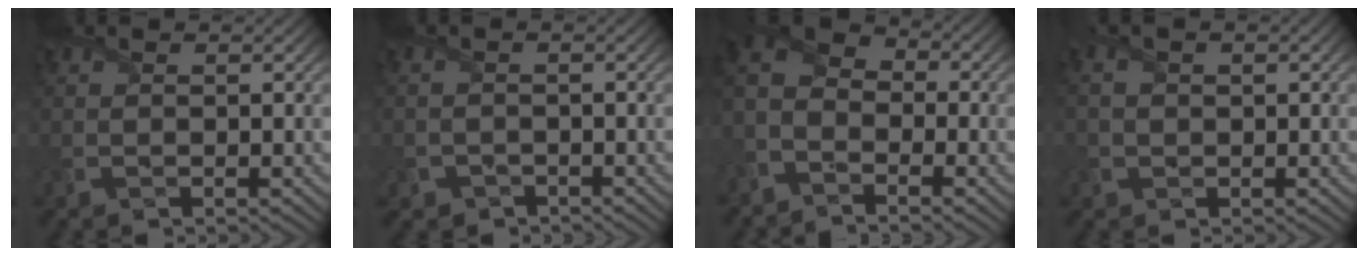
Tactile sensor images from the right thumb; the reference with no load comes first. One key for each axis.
{"total": 2.2, "fx": -1.7, "fy": 1.4, "fz": 0.2, "tx": -0.006, "ty": -0.006, "tz": -0.034}
{"total": 6.7, "fx": -4.0, "fy": 4.2, "fz": 3.4, "tx": -0.077, "ty": -0.007, "tz": -0.091}
{"total": 2.7, "fx": 0.1, "fy": 1.7, "fz": 2.1, "tx": -0.049, "ty": 0.002, "tz": 0.002}